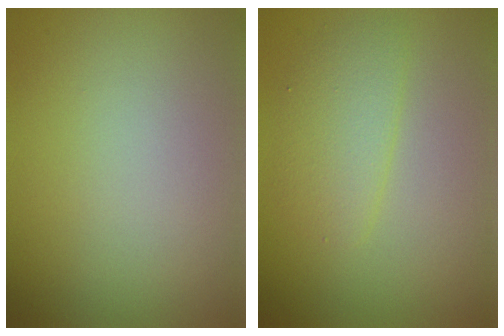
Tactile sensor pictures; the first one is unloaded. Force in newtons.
{"total": 2.8, "press": 2.8, "slide": 0.1}